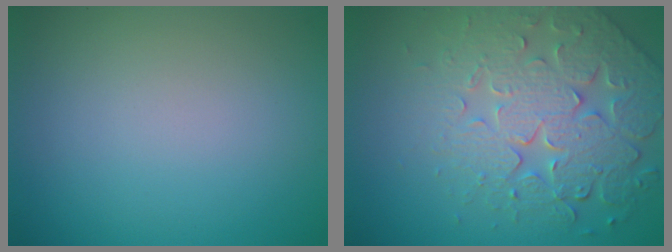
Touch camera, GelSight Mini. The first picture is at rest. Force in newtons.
{"total": 6.4, "press": 5.5, "slide": 3.4}